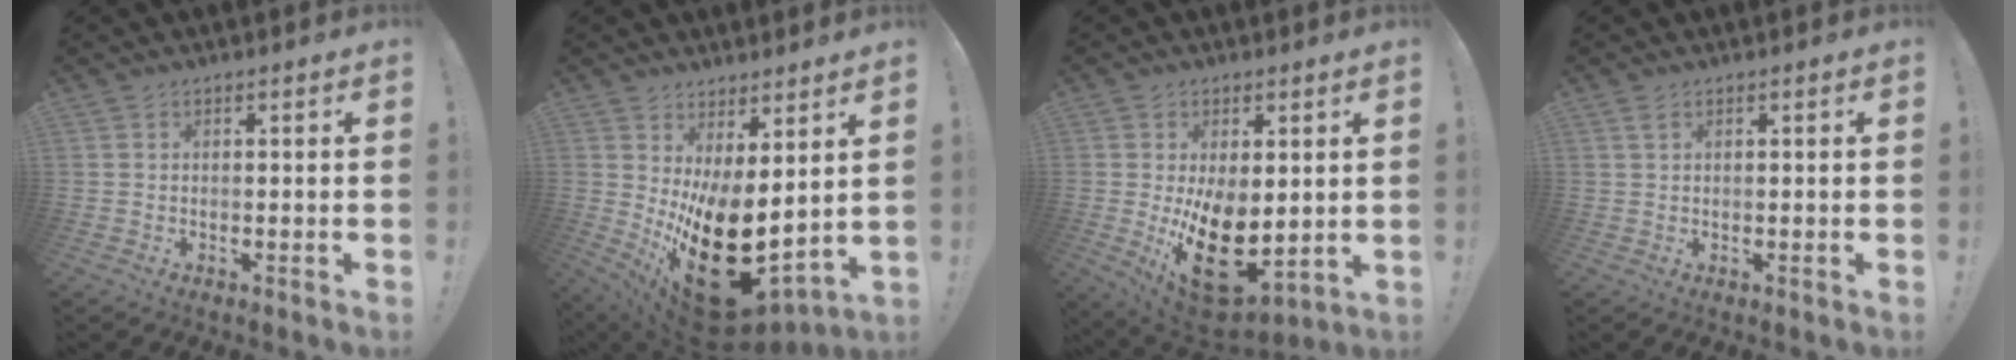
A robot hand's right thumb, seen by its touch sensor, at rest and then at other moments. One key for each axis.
{"total": 19.9, "fx": -2.9, "fy": 10.2, "fz": 16.9, "tx": -0.270, "ty": -0.009, "tz": -0.023}
{"total": 17.9, "fx": -1.4, "fy": 10.8, "fz": 14.2, "tx": -0.213, "ty": -0.014, "tz": 0.000}
{"total": 1.5, "fx": 0.8, "fy": 0.6, "fz": 1.1, "tx": -0.019, "ty": 0.000, "tz": 0.014}